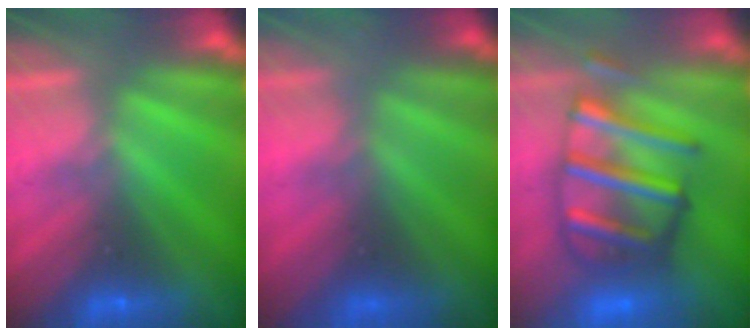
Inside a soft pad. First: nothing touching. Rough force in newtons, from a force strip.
{"total": 6.6}
{"total": 9.7}